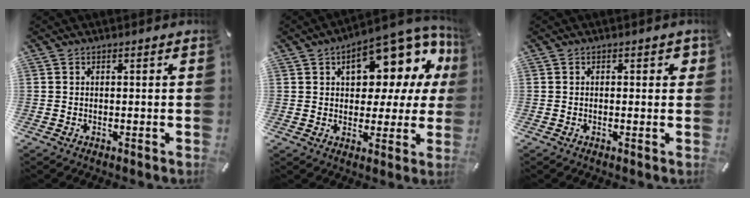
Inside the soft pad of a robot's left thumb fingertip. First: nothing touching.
{"total": 14.5, "force": [7.4, 8.1, 9.4], "torque": [-0.117, -0.060, 0.124]}
{"total": 1.3, "force": [0.0, 0.6, 1.1], "torque": [-0.015, 0.001, -0.002]}